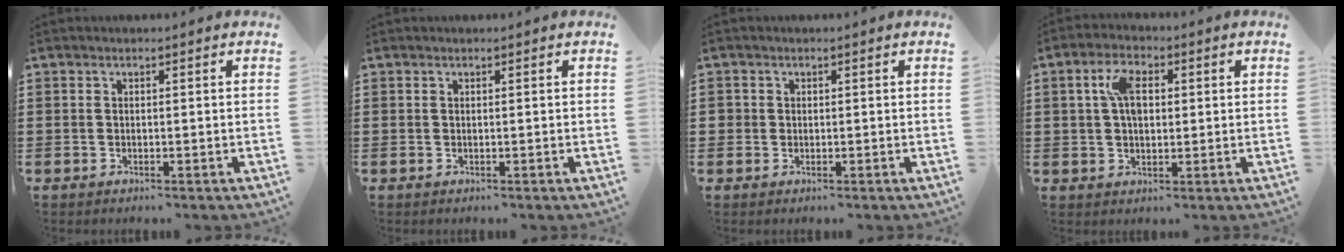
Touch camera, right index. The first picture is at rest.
{"total": 0.0}
{"total": 1.0, "force": [0.1, 1.0, 0.1], "torque": [-0.005, 0.006, 0.000]}
{"total": 5.4, "force": [1.1, 2.8, 4.5], "torque": [-0.095, 0.014, 0.018]}